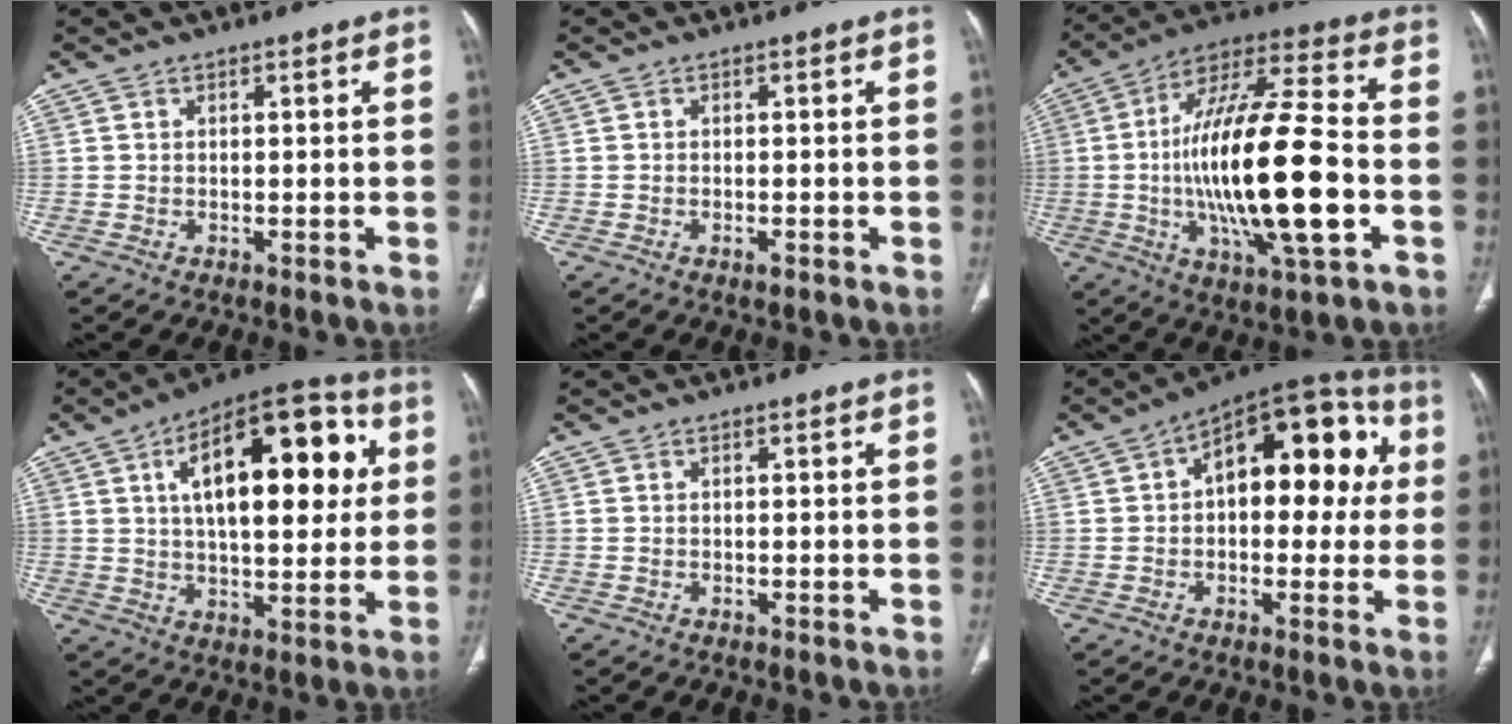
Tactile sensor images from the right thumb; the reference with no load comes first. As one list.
[{"total": 1.1, "force": [-0.6, 0.3, 0.8], "torque": [-0.016, -0.001, -0.009]}, {"total": 24.5, "force": [-3.5, 7.1, 23.2], "torque": [-0.426, 0.023, -0.055]}, {"total": 23.2, "force": [5.8, 10.8, 19.7], "torque": [-0.261, 0.012, 0.080]}, {"total": 0.0}, {"total": 19.4, "force": [3.2, 10.7, 15.9], "torque": [-0.165, 0.037, 0.035]}]